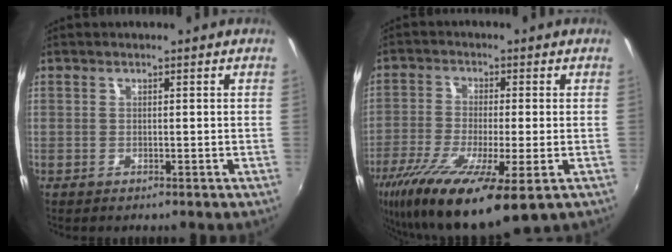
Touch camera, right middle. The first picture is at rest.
{"total": 15.9, "force": [-8.6, 3.3, 13.0], "torque": [-0.263, -0.063, -0.156]}